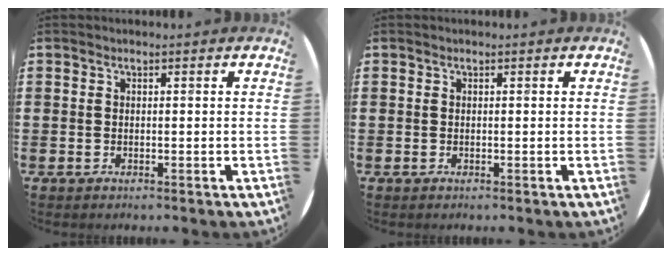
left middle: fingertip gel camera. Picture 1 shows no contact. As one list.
[{"total": 0.0}]